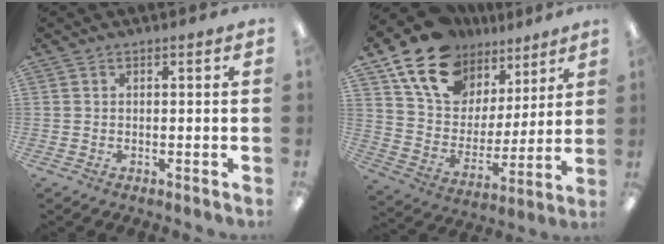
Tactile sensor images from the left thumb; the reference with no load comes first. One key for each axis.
{"total": 17.8, "fx": 12.7, "fy": 11.0, "fz": 6.0, "tx": -0.130, "ty": -0.066, "tz": 0.239}